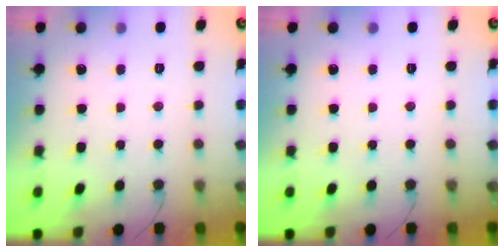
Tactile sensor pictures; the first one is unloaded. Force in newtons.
{"total": 0.0}